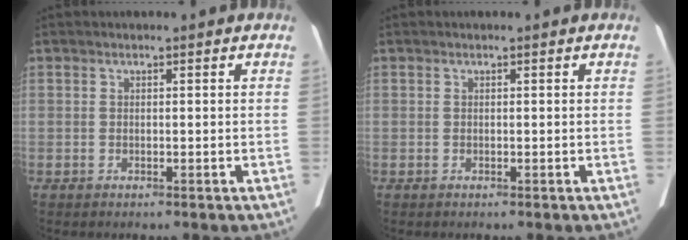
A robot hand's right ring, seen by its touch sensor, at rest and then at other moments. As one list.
[{"total": 0.0}]